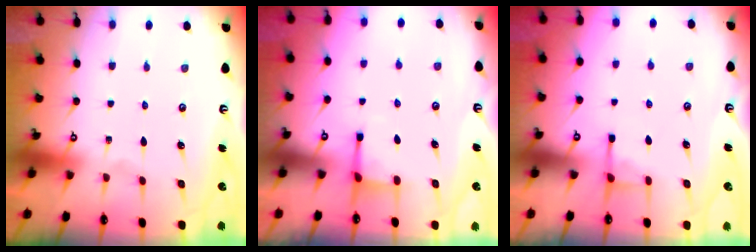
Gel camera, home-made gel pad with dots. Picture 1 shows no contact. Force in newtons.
{"total": 2.2, "press": 2.1, "slide": 0.7}
{"total": 4.0, "press": 3.9, "slide": 0.5}